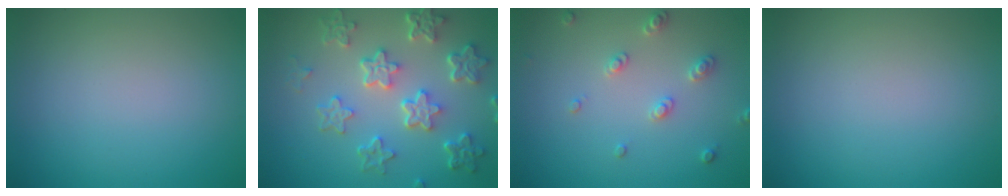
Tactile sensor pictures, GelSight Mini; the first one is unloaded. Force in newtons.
{"total": 6.2, "press": 4.6, "slide": 4.2}
{"total": 2.2, "press": 2.1, "slide": 0.6}
{"total": 0.0}